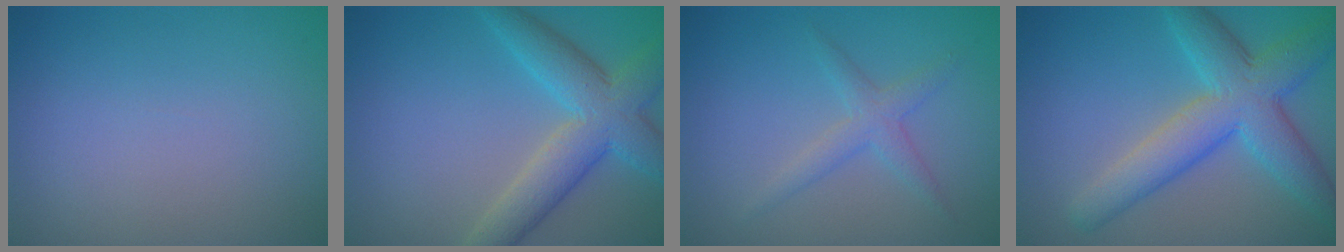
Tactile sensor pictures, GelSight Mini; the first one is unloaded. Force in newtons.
{"total": 4.9, "press": 4.9, "slide": 0.3}
{"total": 2.1, "press": 2.1, "slide": 0.1}
{"total": 7.1, "press": 7.1, "slide": 0.2}